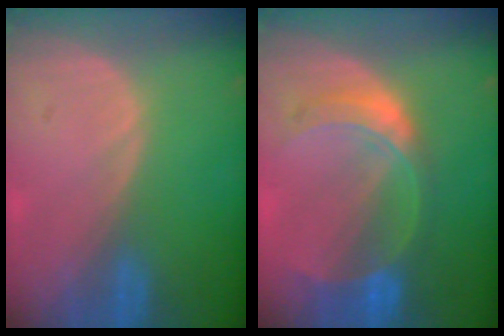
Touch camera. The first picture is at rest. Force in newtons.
{"total": 7.6, "press": 6.6, "slide": 3.8}